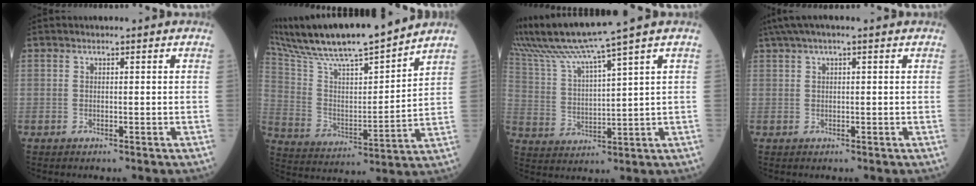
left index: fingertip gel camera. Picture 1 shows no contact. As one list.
[{"total": 20.8, "force": [18.0, 1.4, 10.2], "torque": [-0.189, 0.008, 0.312]}, {"total": 11.5, "force": [9.3, -2.6, 6.3], "torque": [-0.125, 0.004, 0.182]}, {"total": 5.6, "force": [4.0, 0.4, 4.0], "torque": [-0.072, 0.043, 0.069]}]